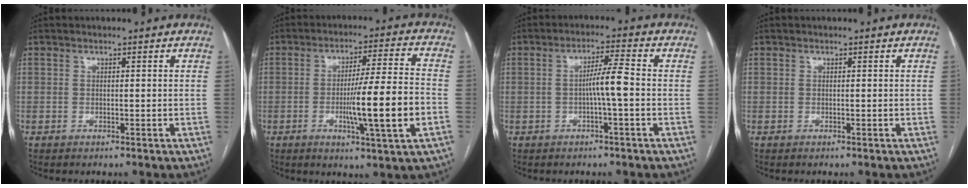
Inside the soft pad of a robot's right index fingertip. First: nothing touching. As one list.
[{"total": 12.7, "force": [-3.0, -0.4, 12.4], "torque": [-0.202, -0.009, -0.053]}, {"total": 4.9, "force": [-0.8, -0.2, 4.8], "torque": [-0.083, 0.007, -0.014]}, {"total": 0.0}]